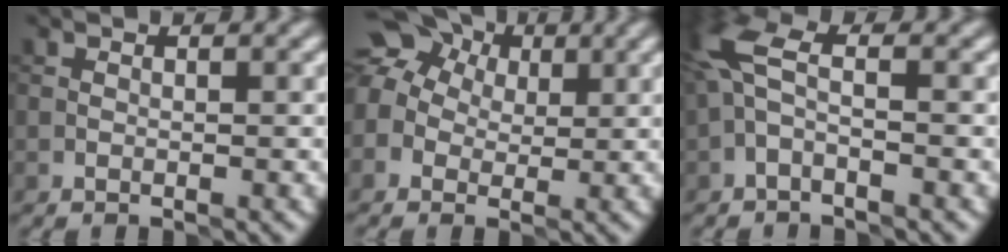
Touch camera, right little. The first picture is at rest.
{"total": 9.5, "force": [2.7, 7.7, 4.9], "torque": [-0.095, 0.036, 0.010]}
{"total": 3.8, "force": [-0.3, 1.7, 3.4], "torque": [-0.084, 0.019, -0.016]}